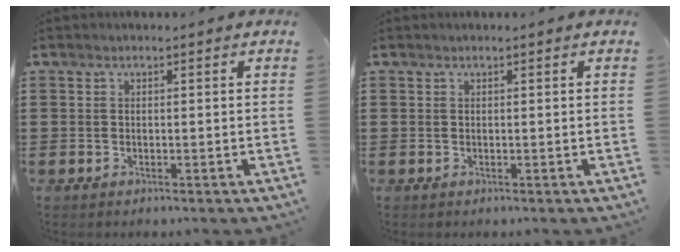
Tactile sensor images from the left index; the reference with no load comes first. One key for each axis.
{"total": 0.0}